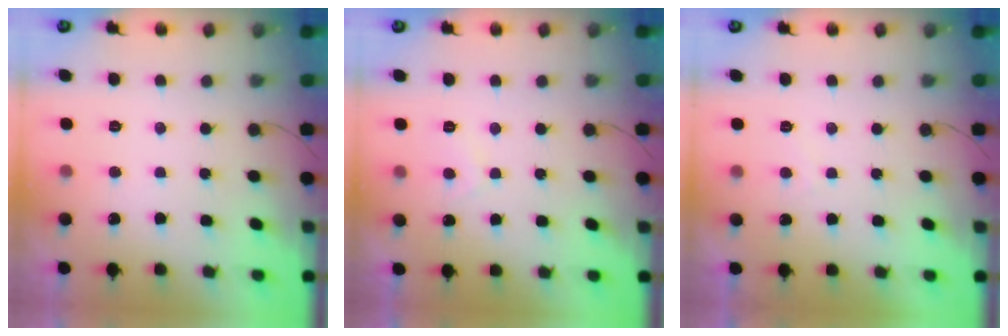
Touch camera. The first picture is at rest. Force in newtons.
{"total": 2.1, "press": 1.9, "slide": 0.7}
{"total": 1.0, "press": 0.9, "slide": 0.6}